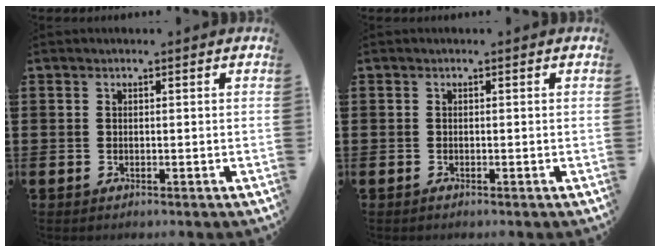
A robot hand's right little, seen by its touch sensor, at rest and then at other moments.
{"total": 0.0}